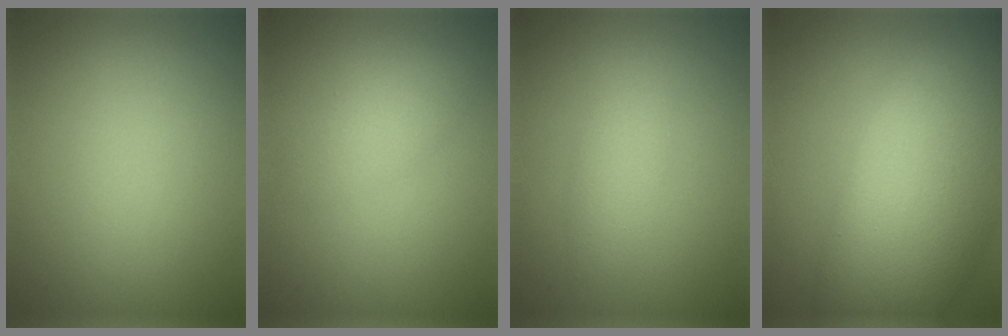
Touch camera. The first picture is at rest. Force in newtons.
{"total": 2.4, "press": 2.4, "slide": 0.1}
{"total": 1.9, "press": 1.9, "slide": 0.0}
{"total": 12.7, "press": 12.7, "slide": 0.9}